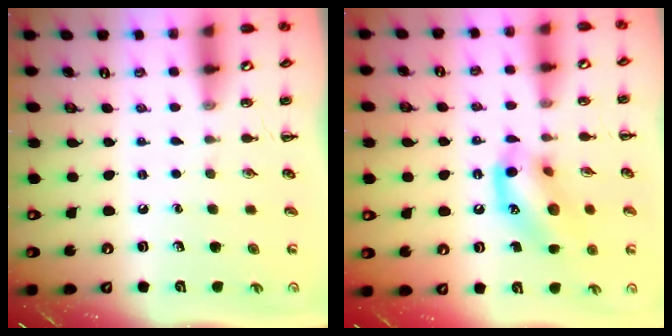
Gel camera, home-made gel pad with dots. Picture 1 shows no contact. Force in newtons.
{"total": 14.2, "press": 14.1, "slide": 1.5}